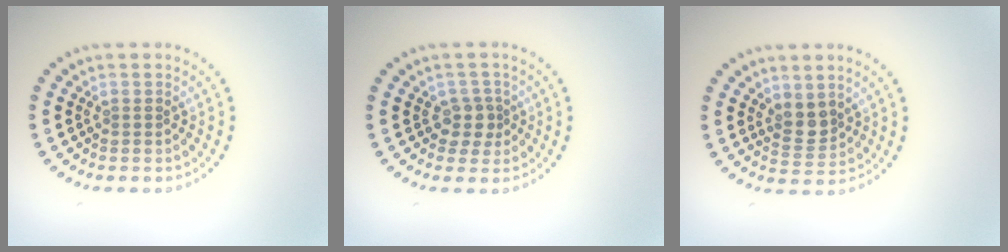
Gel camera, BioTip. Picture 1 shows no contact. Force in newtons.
{"total": 1.9, "press": 1.7, "slide": 1.0}
{"total": 2.2, "press": 1.9, "slide": 1.2}